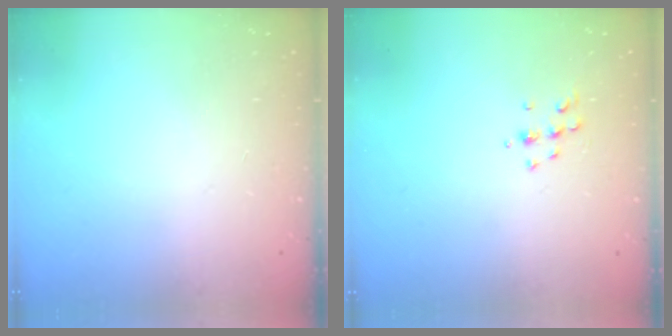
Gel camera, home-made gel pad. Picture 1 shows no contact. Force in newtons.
{"total": 4.7, "press": 4.6, "slide": 0.8}